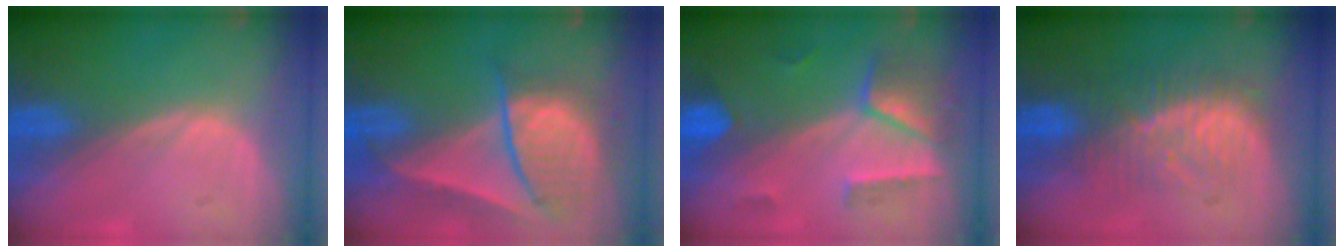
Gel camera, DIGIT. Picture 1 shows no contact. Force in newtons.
{"total": 9.2, "press": 8.0, "slide": 4.4}
{"total": 7.3, "press": 6.4, "slide": 3.5}
{"total": 8.2, "press": 8.0, "slide": 1.6}